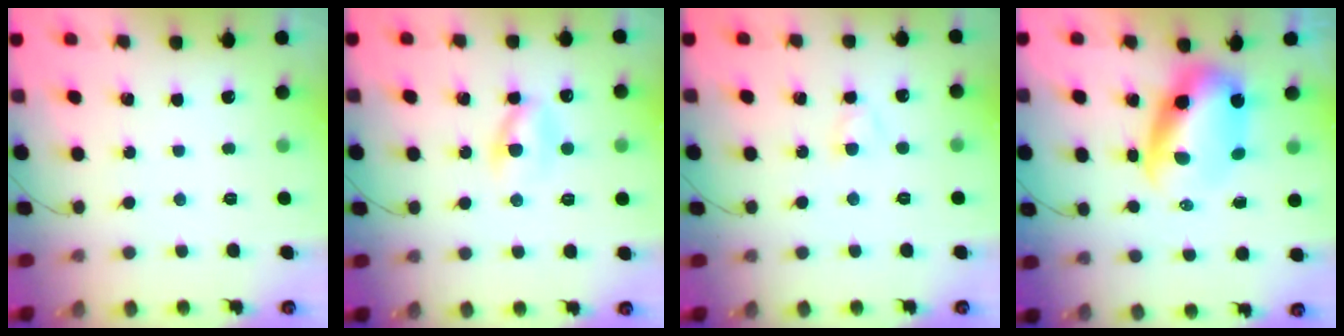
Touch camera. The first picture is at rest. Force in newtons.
{"total": 4.9, "press": 4.8, "slide": 1.2}
{"total": 2.5, "press": 2.3, "slide": 1.1}
{"total": 8.1, "press": 7.9, "slide": 2.0}